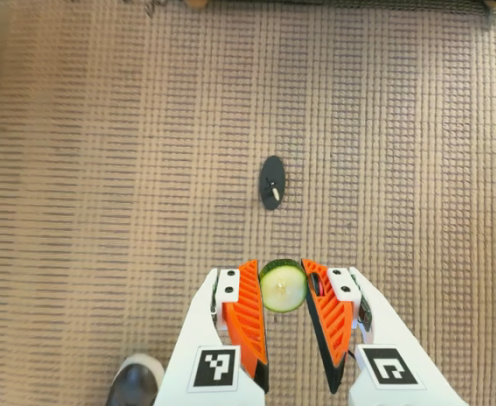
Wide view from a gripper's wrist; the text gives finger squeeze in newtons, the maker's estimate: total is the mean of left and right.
{"total": 8.3, "left": 8.3, "right": 8.4}